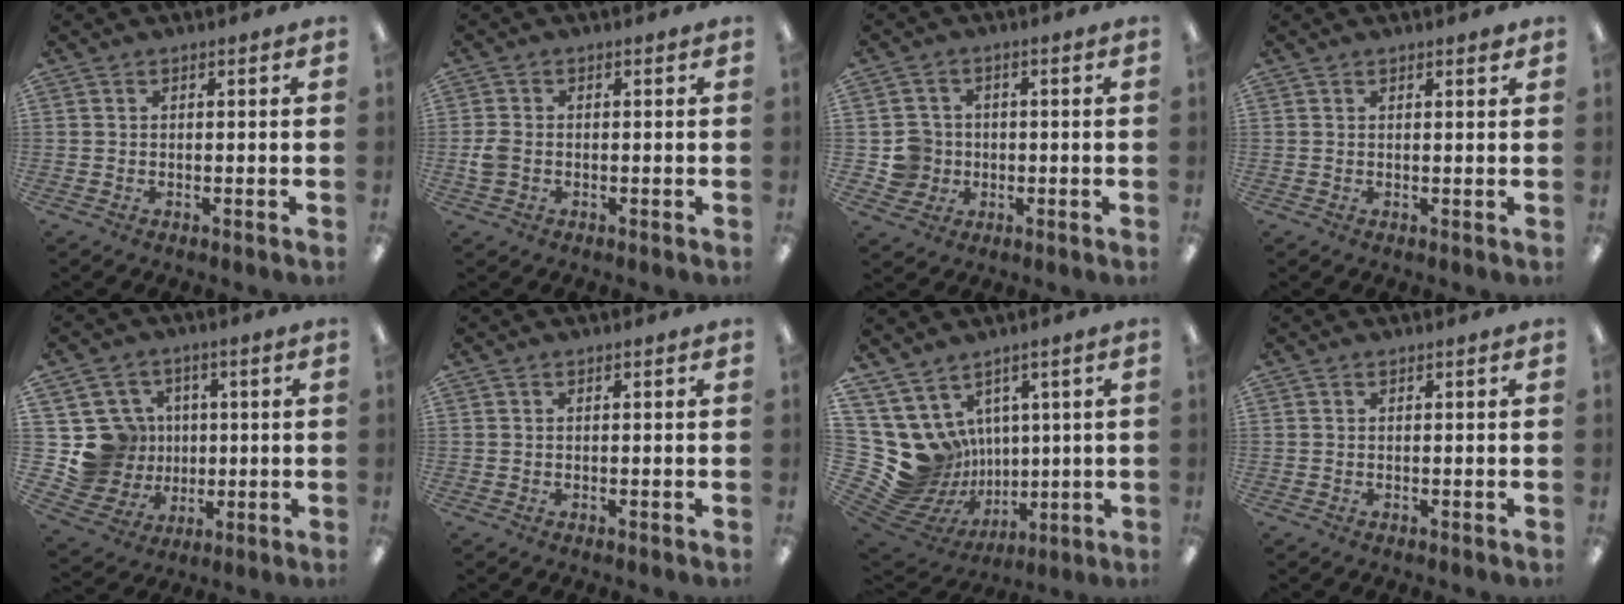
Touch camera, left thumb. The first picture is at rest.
{"total": 3.2, "force": [-0.7, 2.4, 2.0], "torque": [-0.040, 0.003, -0.014]}
{"total": 5.9, "force": [-0.6, 5.9, 0.8], "torque": [-0.025, 0.011, -0.007]}
{"total": 1.0, "force": [0.9, 0.1, 0.4], "torque": [0.000, -0.004, 0.013]}
{"total": 14.1, "force": [1.8, 13.6, 3.2], "torque": [-0.091, 0.000, 0.054]}
{"total": 0.0}
{"total": 14.5, "force": [2.1, 13.6, 4.5], "torque": [-0.138, -0.052, 0.066]}
{"total": 0.0}